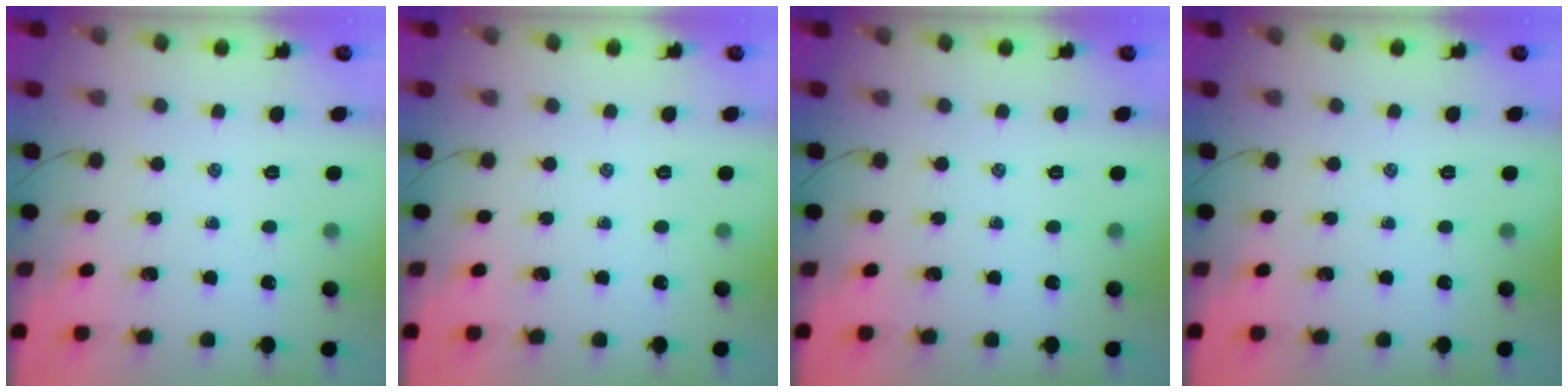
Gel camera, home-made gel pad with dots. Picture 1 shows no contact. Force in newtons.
{"total": 0.0}
{"total": 0.0}
{"total": 0.0}